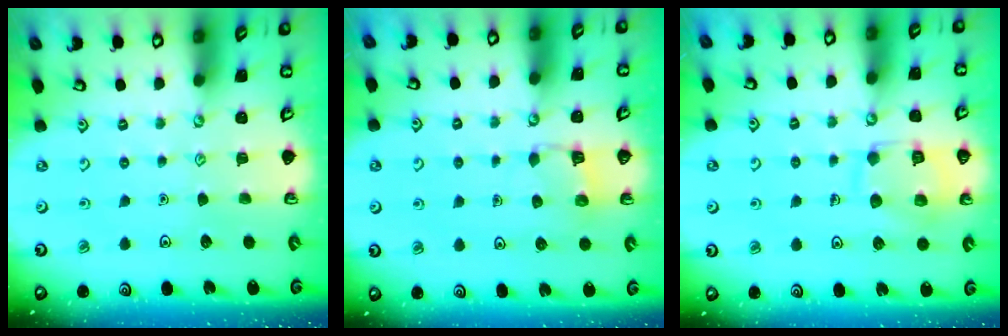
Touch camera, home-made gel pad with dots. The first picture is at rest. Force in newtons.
{"total": 5.4, "press": 5.4, "slide": 0.4}
{"total": 12.8, "press": 12.8, "slide": 1.2}